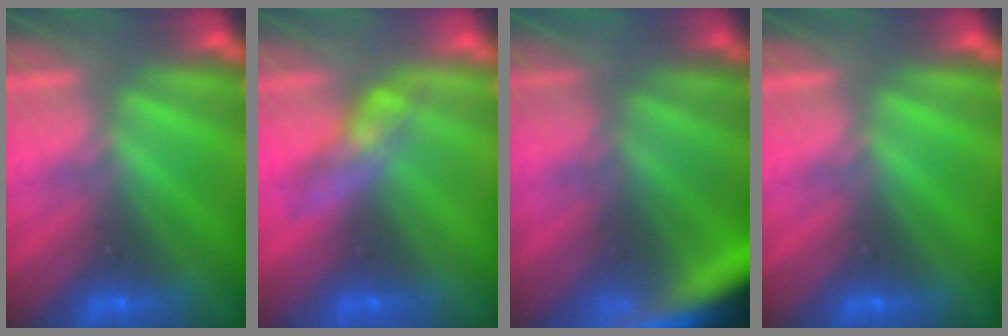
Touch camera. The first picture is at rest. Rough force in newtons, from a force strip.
{"total": 2.7}
{"total": 7.7}
{"total": 0.0}